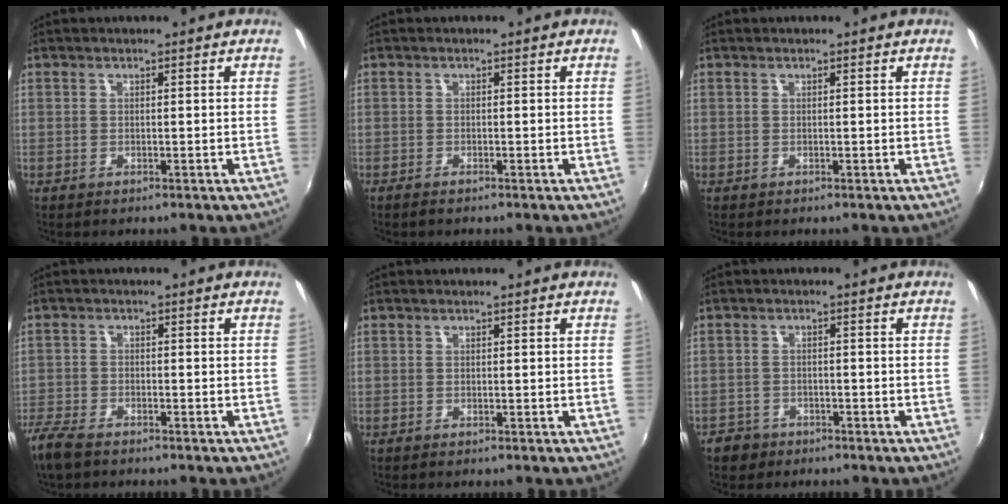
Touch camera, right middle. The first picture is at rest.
{"total": 1.1, "force": [-0.9, 0.1, 0.5], "torque": [-0.012, -0.003, -0.019]}
{"total": 0.0}
{"total": 6.5, "force": [-5.3, 2.0, 3.2], "torque": [-0.092, -0.023, -0.108]}
{"total": 0.0}
{"total": 3.7, "force": [-2.6, 2.6, 0.7], "torque": [-0.029, 0.004, -0.042]}